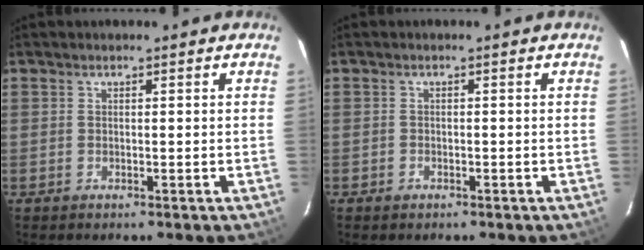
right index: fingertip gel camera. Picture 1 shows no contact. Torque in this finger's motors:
{"motor_torque": [0.19, -0.22, -0.01, -0.04]}